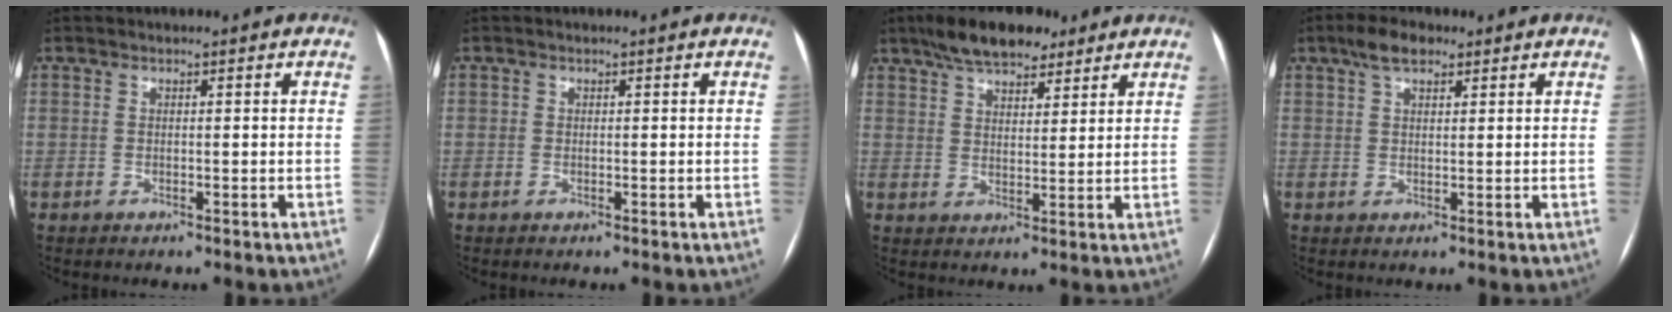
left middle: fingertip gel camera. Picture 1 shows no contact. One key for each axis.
{"total": 0.0}
{"total": 10.2, "fx": 7.6, "fy": 4.0, "fz": 5.5, "tx": -0.092, "ty": 0.023, "tz": 0.128}
{"total": 4.2, "fx": 2.8, "fy": 1.8, "fz": 2.6, "tx": -0.054, "ty": 0.015, "tz": 0.050}